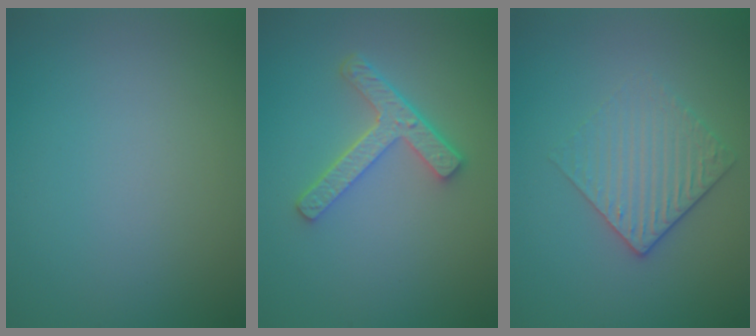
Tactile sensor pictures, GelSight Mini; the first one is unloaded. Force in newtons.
{"total": 3.9, "press": 2.9, "slide": 2.5}
{"total": 3.0, "press": 2.6, "slide": 1.6}